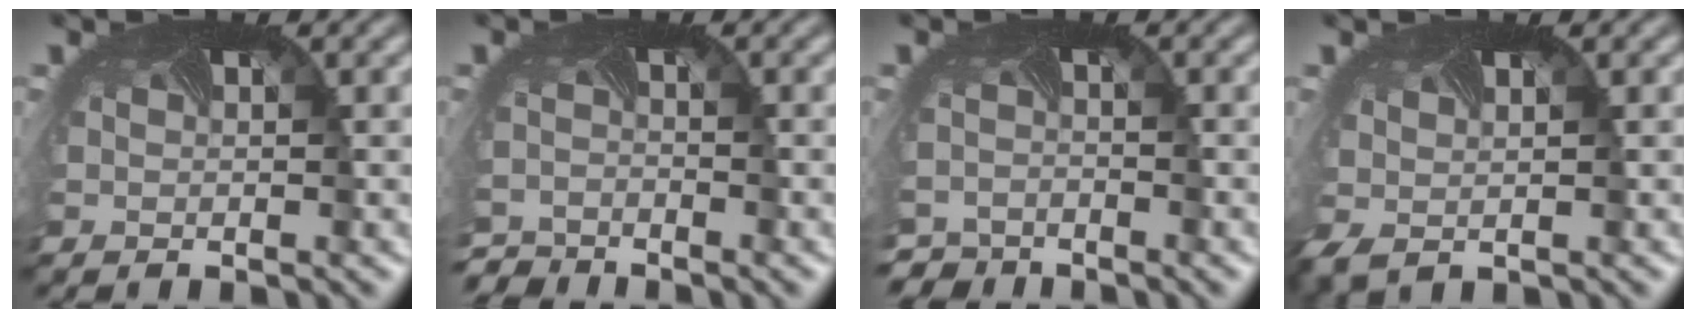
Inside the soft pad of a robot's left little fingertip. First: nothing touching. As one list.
[{"total": 3.2, "force": [-3.2, 0.2, -0.4], "torque": [-0.003, -0.022, -0.064]}, {"total": 3.5, "force": [-3.4, 1.0, 0.0], "torque": [-0.005, -0.026, -0.062]}, {"total": 1.5, "force": [0.0, 0.9, 1.1], "torque": [-0.040, -0.006, 0.009]}]